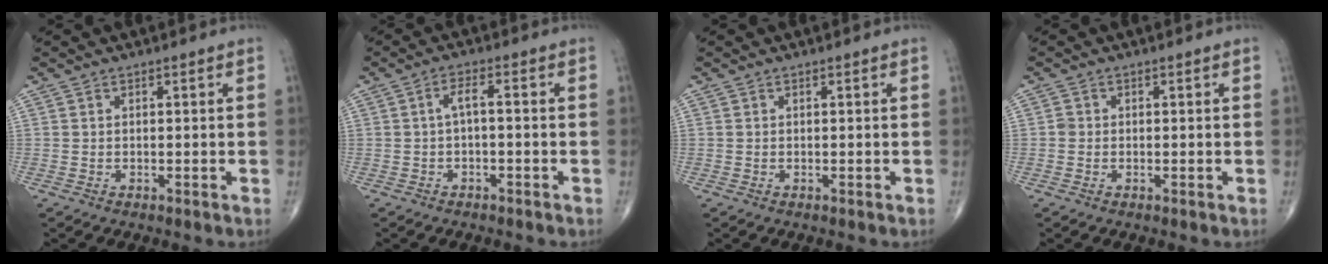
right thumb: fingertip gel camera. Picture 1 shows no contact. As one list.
[{"total": 2.6, "force": [-0.4, 0.8, 2.4], "torque": [-0.043, 0.017, -0.008]}, {"total": 0.0}, {"total": 0.9, "force": [-0.1, 0.8, 0.3], "torque": [0.000, 0.003, -0.004]}]